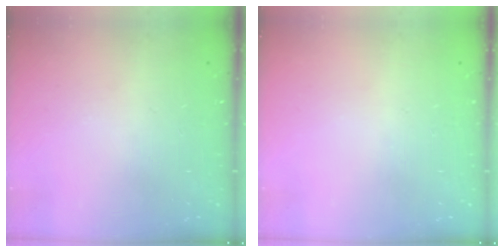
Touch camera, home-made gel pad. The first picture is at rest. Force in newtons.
{"total": 0.0}